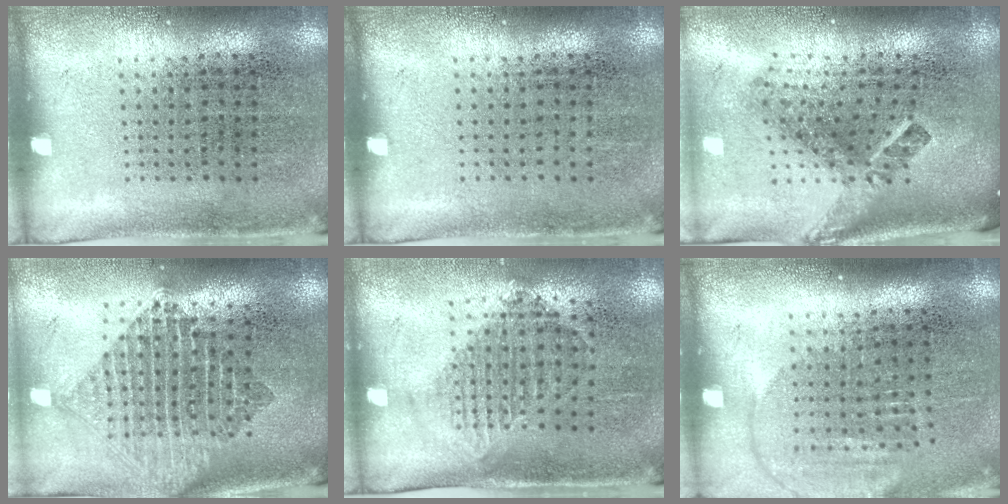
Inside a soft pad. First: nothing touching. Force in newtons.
{"total": 0.0}
{"total": 2.7, "press": 1.6, "slide": 2.1}
{"total": 2.2, "press": 1.7, "slide": 1.4}
{"total": 1.2, "press": 1.1, "slide": 0.5}
{"total": 1.5, "press": 1.3, "slide": 0.6}